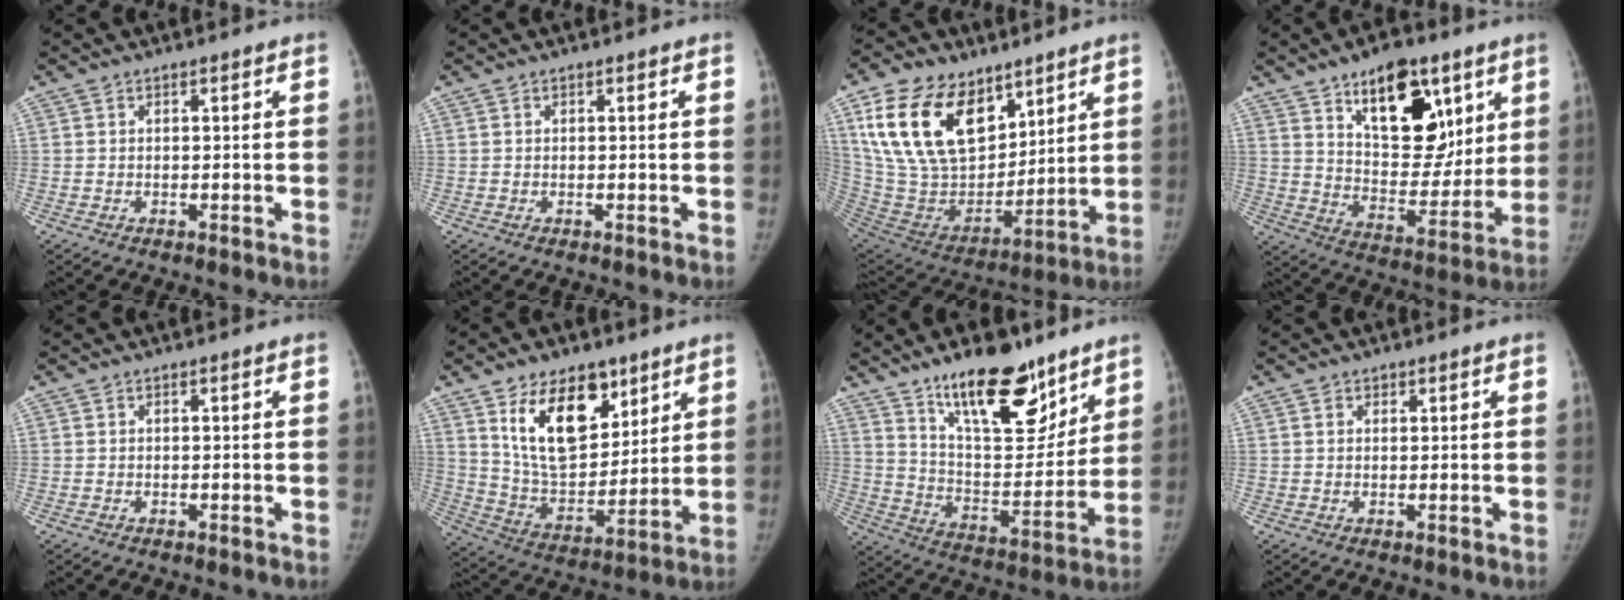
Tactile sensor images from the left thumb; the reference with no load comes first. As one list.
[{"total": 0.0}, {"total": 24.9, "force": [13.1, 15.1, 14.9], "torque": [-0.262, -0.038, 0.252]}, {"total": 19.6, "force": [10.1, 10.6, 13.0], "torque": [-0.130, -0.061, 0.164]}, {"total": 0.0}, {"total": 17.6, "force": [9.4, 10.1, 11.0], "torque": [-0.133, -0.056, 0.180]}, {"total": 20.6, "force": [14.1, 8.1, 12.6], "torque": [-0.145, -0.086, 0.237]}, {"total": 1.1, "force": [0.6, 0.9, 0.2], "torque": [0.006, -0.003, 0.009]}]